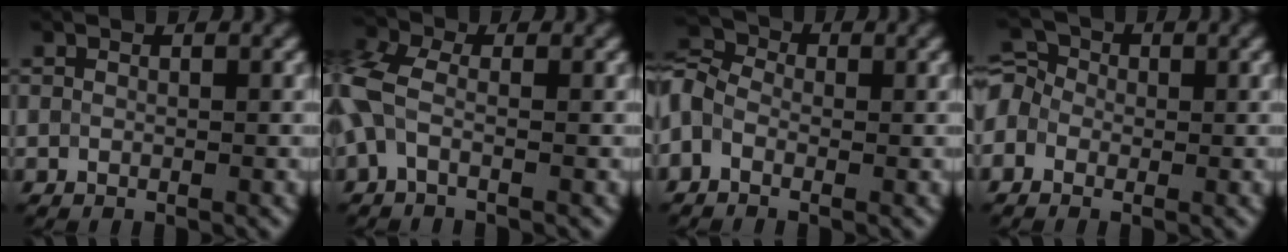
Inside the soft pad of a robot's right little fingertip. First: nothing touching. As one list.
[{"total": 4.1, "force": [-0.7, 2.1, 3.4], "torque": [-0.095, 0.010, -0.029]}, {"total": 4.2, "force": [-0.7, 3.3, 2.6], "torque": [-0.057, 0.020, -0.027]}, {"total": 3.6, "force": [-0.4, 3.2, 1.6], "torque": [-0.026, 0.022, -0.029]}]